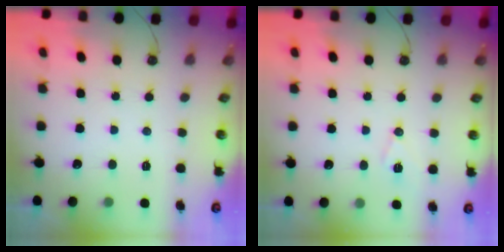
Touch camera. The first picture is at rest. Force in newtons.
{"total": 7.7, "press": 6.6, "slide": 4.0}